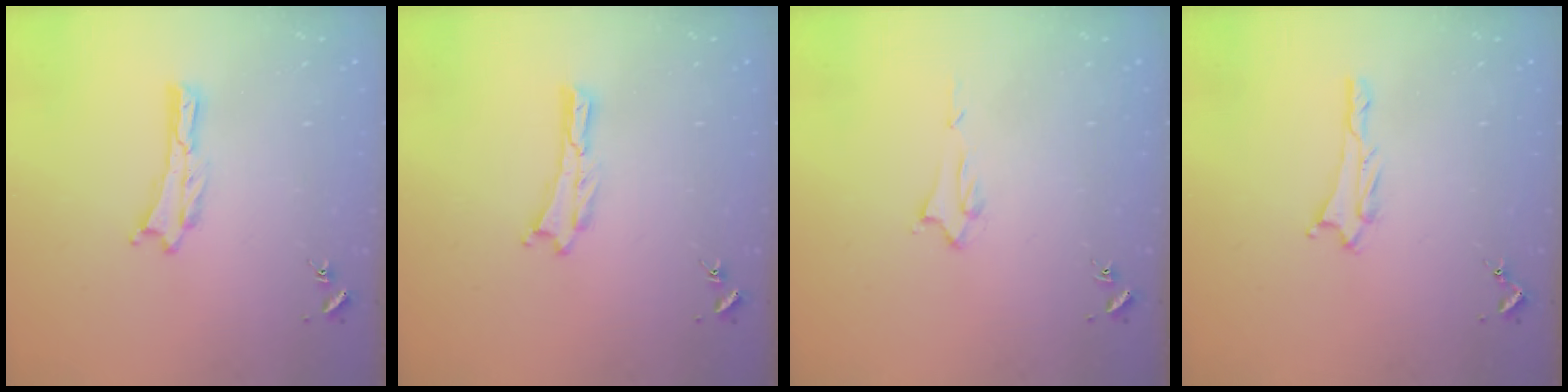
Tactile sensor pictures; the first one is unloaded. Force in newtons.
{"total": 0.0}
{"total": 1.4, "press": 1.4, "slide": 0.2}
{"total": 0.8, "press": 0.8, "slide": 0.1}